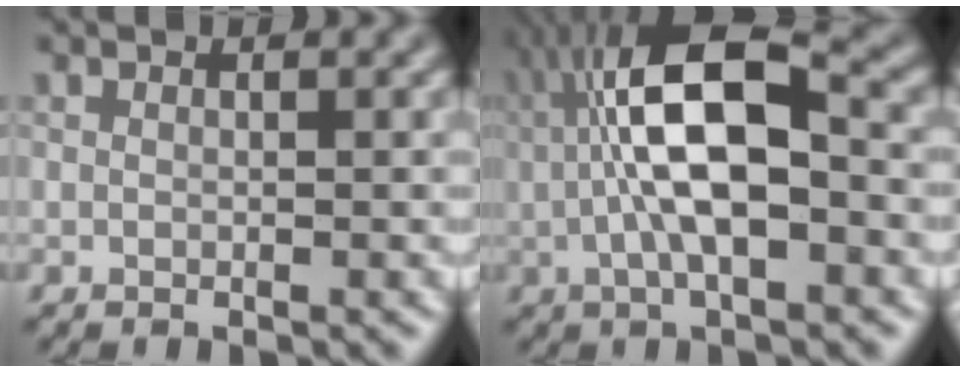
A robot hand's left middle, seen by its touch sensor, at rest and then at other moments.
{"total": 9.3, "force": [0.1, 3.5, 8.7], "torque": [-0.151, 0.021, 0.000]}